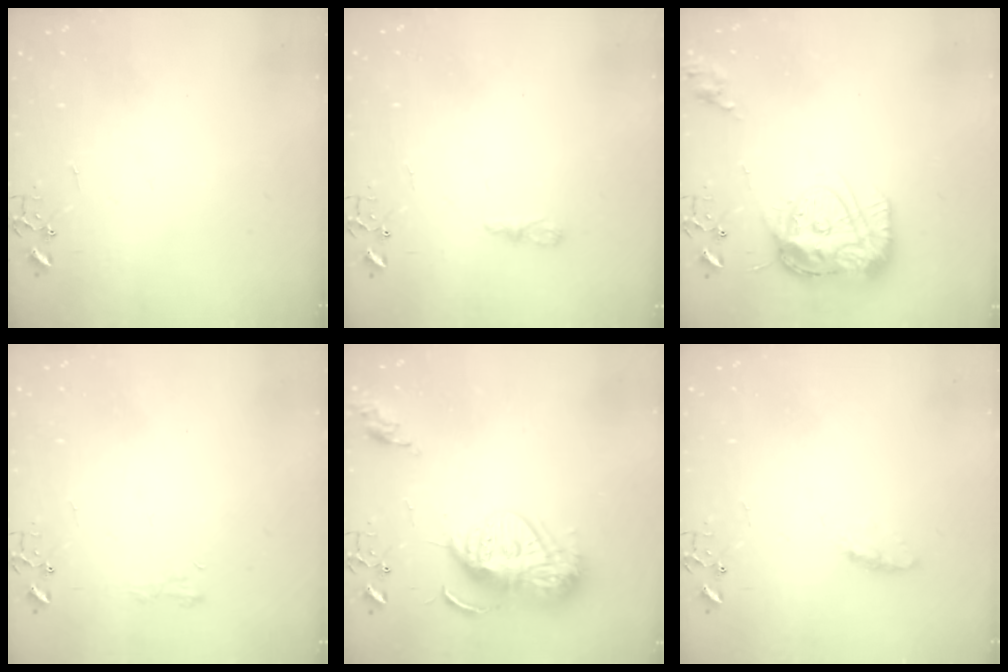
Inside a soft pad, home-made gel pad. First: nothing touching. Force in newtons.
{"total": 4.5, "press": 4.5, "slide": 0.5}
{"total": 15.2, "press": 15.1, "slide": 1.5}
{"total": 5.6, "press": 5.6, "slide": 0.6}
{"total": 15.5, "press": 15.4, "slide": 1.4}
{"total": 5.0, "press": 5.0, "slide": 0.7}